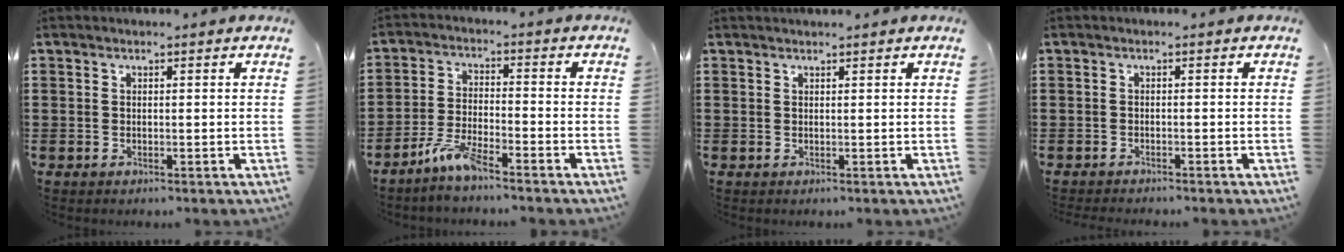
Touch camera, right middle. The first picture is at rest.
{"total": 5.2, "force": [-4.2, 0.6, 3.1], "torque": [-0.078, -0.006, -0.084]}
{"total": 0.6, "force": [0.6, 0.0, 0.0], "torque": [-0.002, 0.000, 0.012]}
{"total": 1.0, "force": [-1.0, 0.1, -0.1], "torque": [-0.001, 0.002, -0.023]}